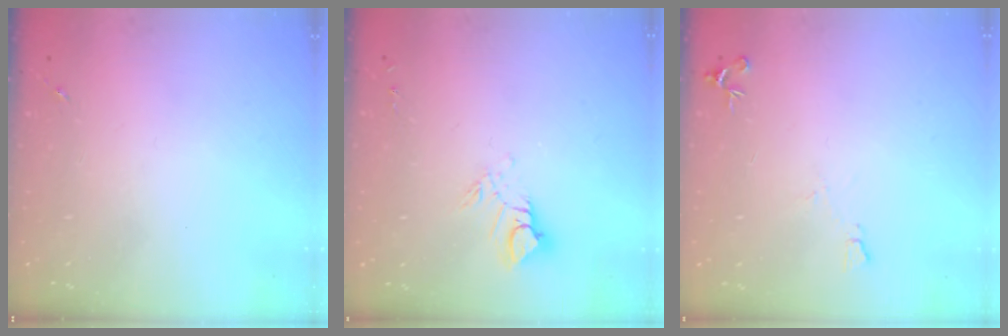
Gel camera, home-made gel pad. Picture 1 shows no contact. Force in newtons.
{"total": 8.6, "press": 8.6, "slide": 0.9}
{"total": 4.4, "press": 4.3, "slide": 0.9}